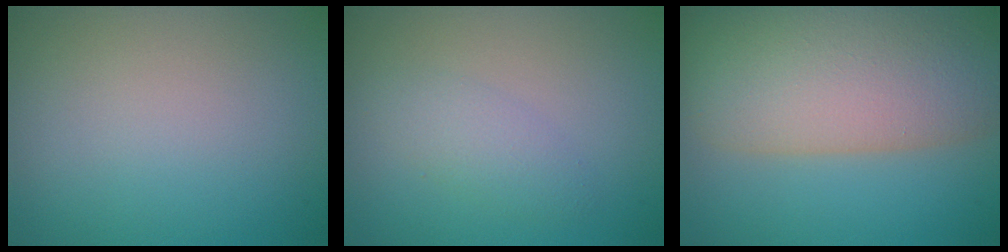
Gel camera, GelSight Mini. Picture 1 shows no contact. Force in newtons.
{"total": 2.0, "press": 2.0, "slide": 0.0}
{"total": 12.2, "press": 12.1, "slide": 0.7}